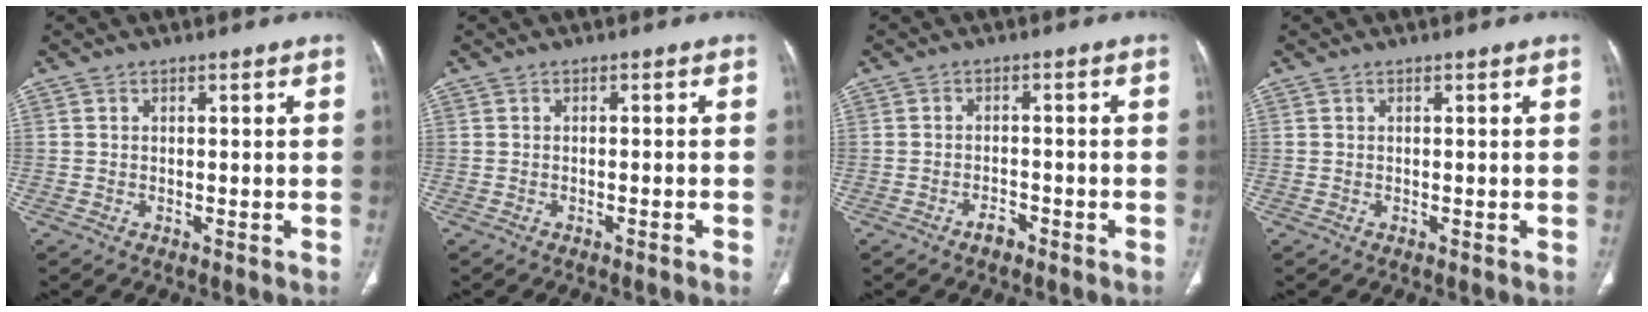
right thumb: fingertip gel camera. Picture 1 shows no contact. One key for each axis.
{"total": 1.2, "fx": -0.7, "fy": 0.0, "fz": 0.9, "tx": -0.022, "ty": 0.004, "tz": -0.006}
{"total": 2.4, "fx": -1.7, "fy": 1.1, "fz": 1.2, "tx": -0.021, "ty": 0.013, "tz": -0.029}
{"total": 0.0}